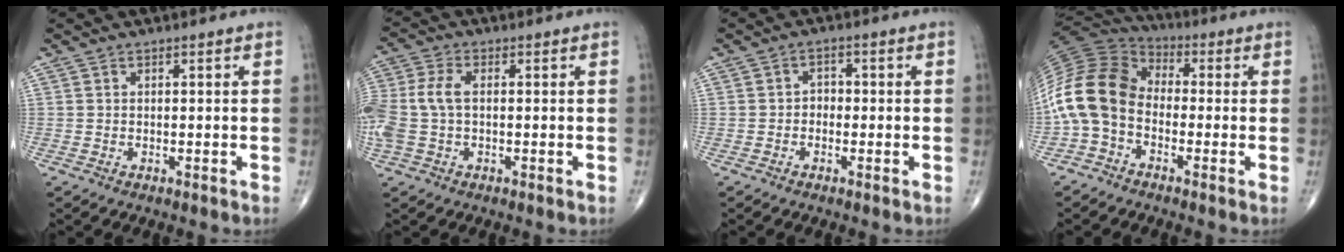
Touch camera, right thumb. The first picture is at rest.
{"total": 9.3, "force": [-0.1, 5.7, 7.3], "torque": [-0.198, 0.017, -0.001]}
{"total": 2.2, "force": [-0.6, 1.8, 1.0], "torque": [0.002, 0.010, -0.018]}
{"total": 14.5, "force": [-3.1, 10.3, 9.7], "torque": [-0.193, 0.054, -0.077]}